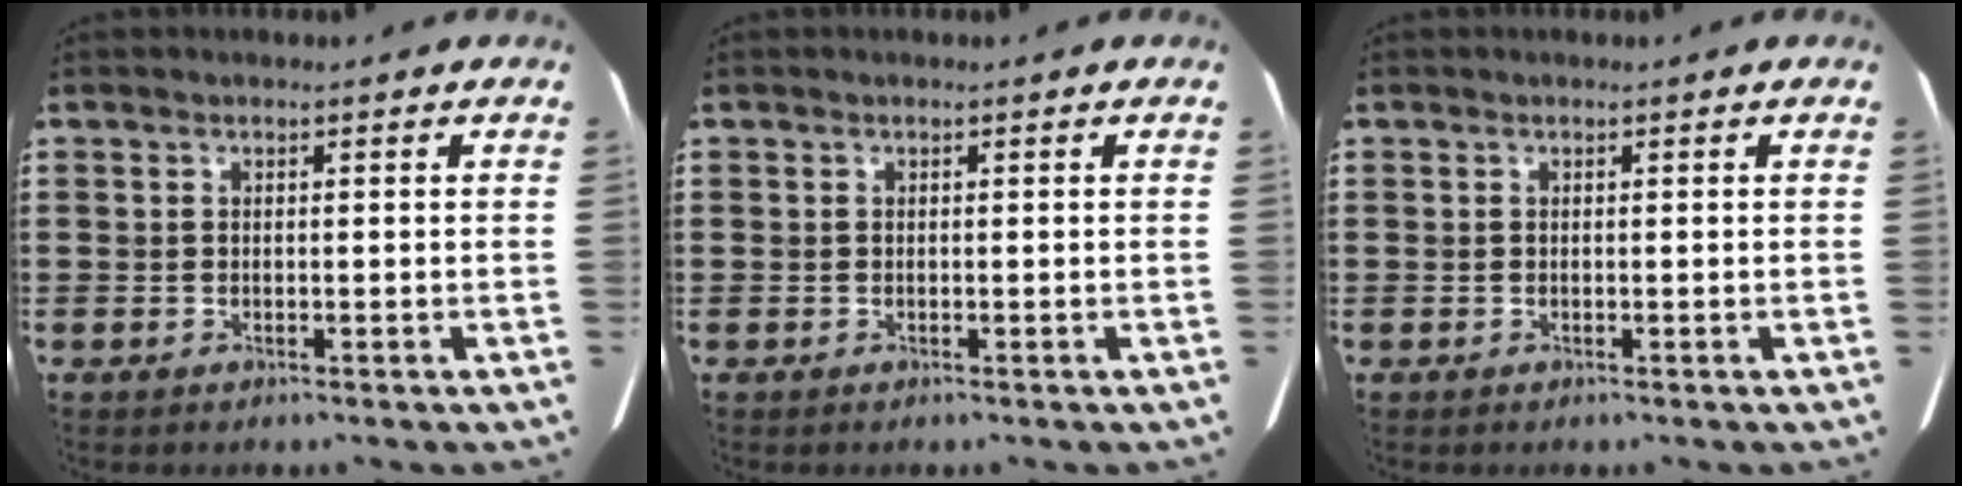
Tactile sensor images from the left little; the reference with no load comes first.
{"total": 0.0}
{"total": 0.0}